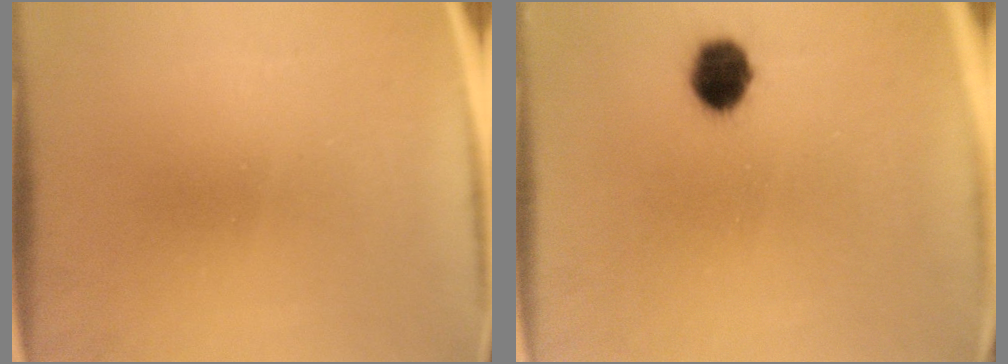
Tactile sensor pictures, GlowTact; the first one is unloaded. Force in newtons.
{"total": 6.5}